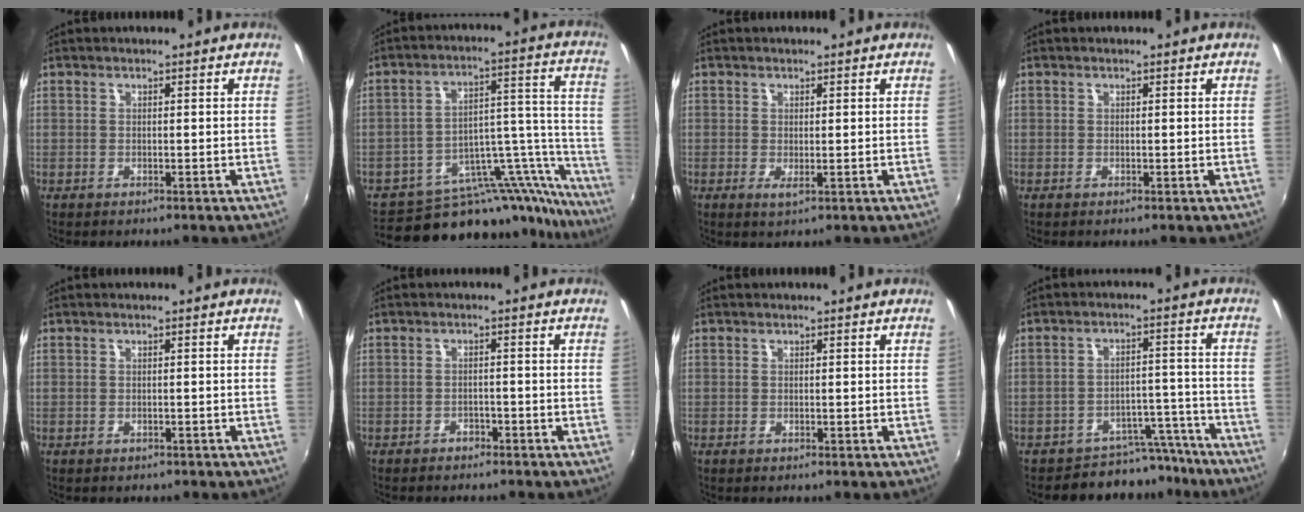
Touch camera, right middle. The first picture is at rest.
{"total": 24.5, "force": [-21.6, 7.7, 8.5], "torque": [-0.096, 0.032, -0.308]}
{"total": 1.4, "force": [0.0, 0.1, 1.4], "torque": [-0.025, -0.004, 0.001]}
{"total": 0.0}
{"total": 1.0, "force": [-0.6, 0.7, 0.2], "torque": [-0.007, -0.001, -0.005]}
{"total": 2.9, "force": [-2.5, 1.2, 0.6], "torque": [-0.022, -0.005, -0.038]}
{"total": 0.0}
{"total": 8.3, "force": [-7.4, 3.6, 0.9], "torque": [-0.003, 0.034, -0.097]}